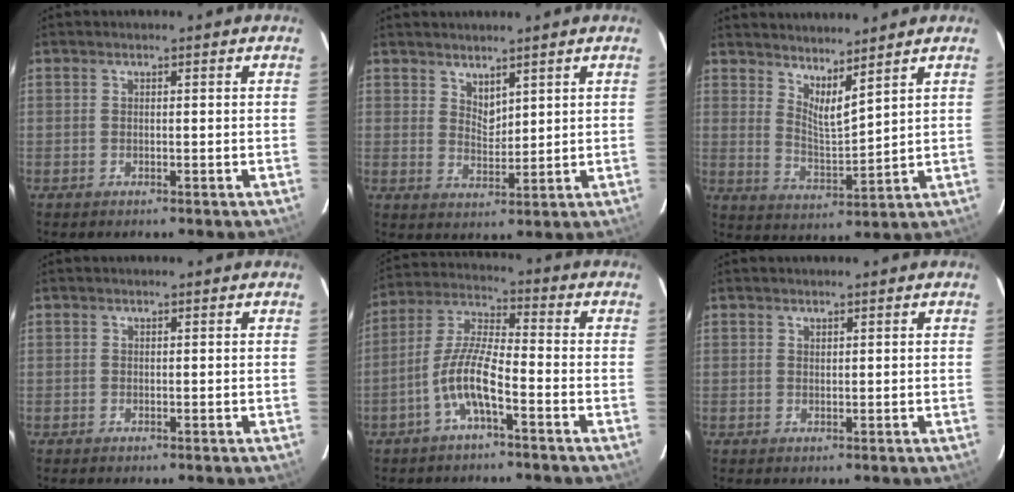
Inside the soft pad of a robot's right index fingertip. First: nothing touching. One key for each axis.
{"total": 3.5, "fx": 2.9, "fy": 1.4, "fz": 1.3, "tx": -0.018, "ty": -0.003, "tz": 0.054}
{"total": 6.9, "fx": 5.7, "fy": 0.9, "fz": 3.8, "tx": -0.058, "ty": -0.014, "tz": 0.099}
{"total": 0.0}
{"total": 8.7, "fx": -4.1, "fy": 1.6, "fz": 7.5, "tx": -0.166, "ty": 0.010, "tz": -0.082}
{"total": 0.6, "fx": 0.5, "fy": 0.2, "fz": 0.1, "tx": -0.001, "ty": 0.001, "tz": 0.011}